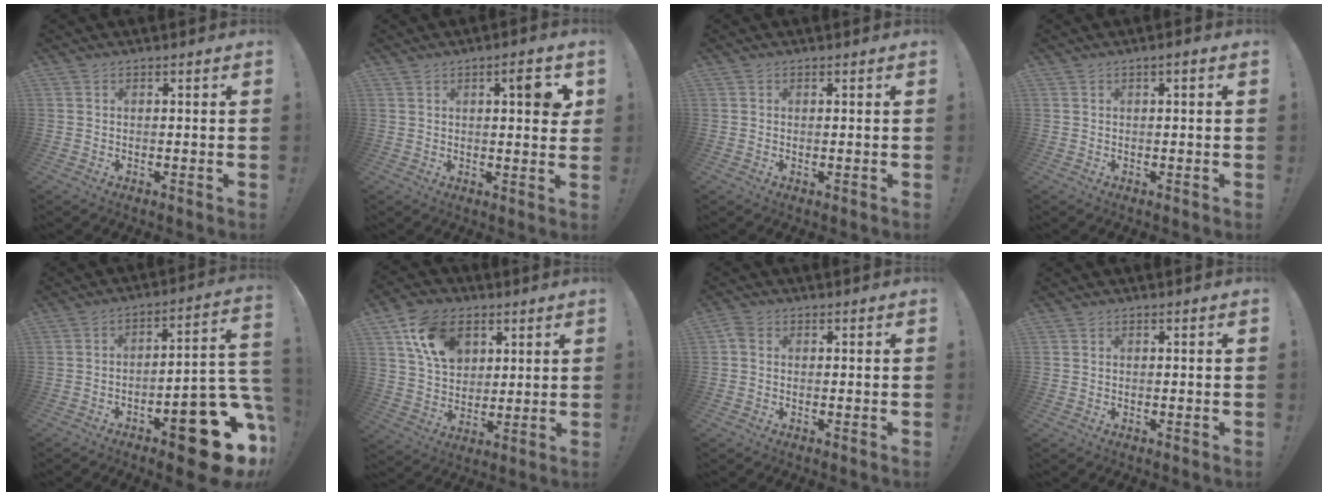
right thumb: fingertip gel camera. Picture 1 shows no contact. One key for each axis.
{"total": 5.9, "fx": 2.1, "fy": 1.6, "fz": 5.2, "tx": -0.055, "ty": -0.013, "tz": 0.025}
{"total": 0.6, "fx": 0.6, "fy": 0.2, "fz": 0.1, "tx": 0.006, "ty": -0.003, "tz": 0.010}
{"total": 1.3, "fx": 0.0, "fy": 0.1, "fz": 1.3, "tx": -0.015, "ty": -0.001, "tz": -0.003}
{"total": 20.5, "fx": -10.5, "fy": 7.2, "fz": 16.1, "tx": -0.166, "ty": 0.064, "tz": -0.159}
{"total": 14.8, "fx": 6.6, "fy": 10.7, "fz": 7.9, "tx": -0.117, "ty": -0.018, "tz": 0.128}
{"total": 1.7, "fx": -0.1, "fy": 1.4, "fz": 1.0, "tx": -0.020, "ty": 0.005, "tz": -0.002}
{"total": 0.0}